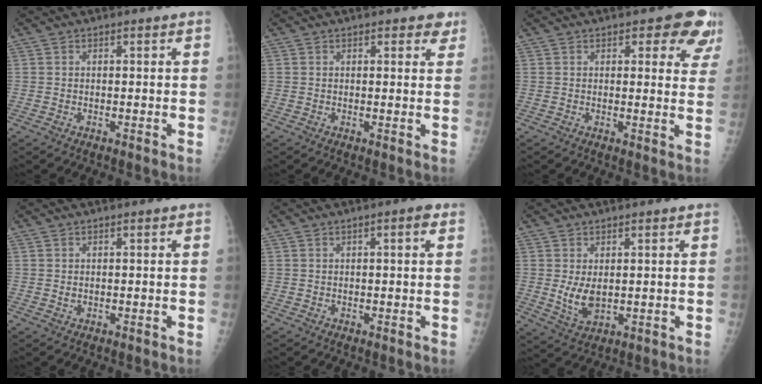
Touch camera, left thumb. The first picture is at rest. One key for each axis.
{"total": 2.9, "fx": 1.8, "fy": 1.4, "fz": 1.7, "tx": 0.000, "ty": -0.005, "tz": 0.017}
{"total": 8.4, "fx": 5.3, "fy": 3.8, "fz": 5.2, "tx": -0.017, "ty": -0.022, "tz": 0.049}
{"total": 0.9, "fx": 0.2, "fy": 0.5, "fz": 0.6, "tx": -0.010, "ty": -0.002, "tz": 0.007}
{"total": 2.0, "fx": 0.7, "fy": 0.4, "fz": 1.9, "tx": -0.028, "ty": 0.002, "tz": 0.008}
{"total": 5.2, "fx": 0.5, "fy": 3.0, "fz": 4.1, "tx": -0.069, "ty": -0.016, "tz": 0.020}